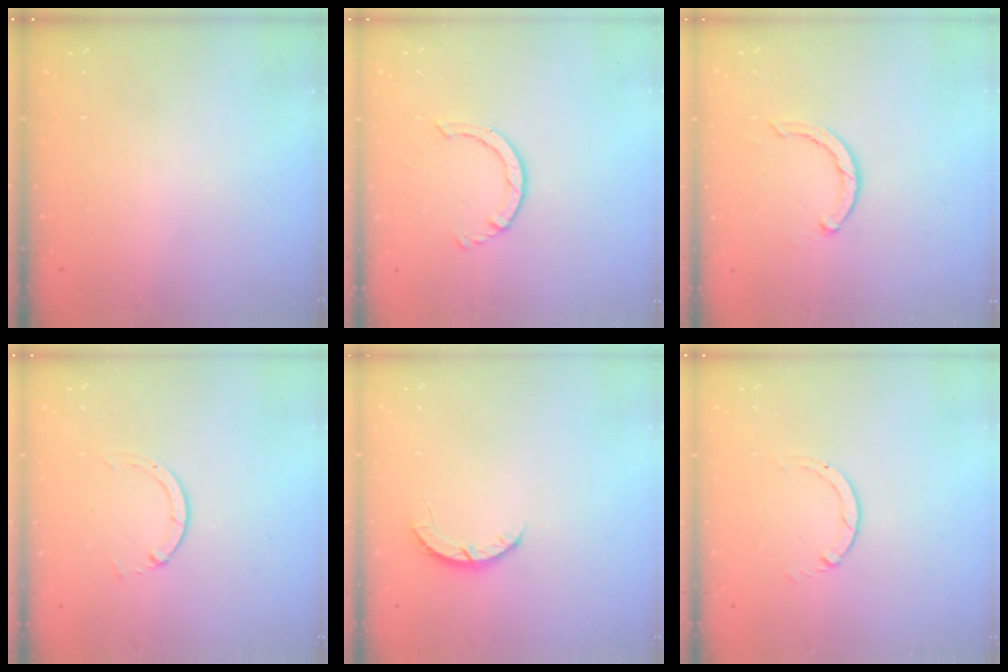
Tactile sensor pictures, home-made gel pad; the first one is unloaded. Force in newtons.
{"total": 2.2, "press": 2.2, "slide": 0.4}
{"total": 2.6, "press": 2.5, "slide": 0.4}
{"total": 1.3, "press": 1.2, "slide": 0.3}
{"total": 3.8, "press": 3.7, "slide": 0.7}
{"total": 0.9, "press": 0.9, "slide": 0.1}